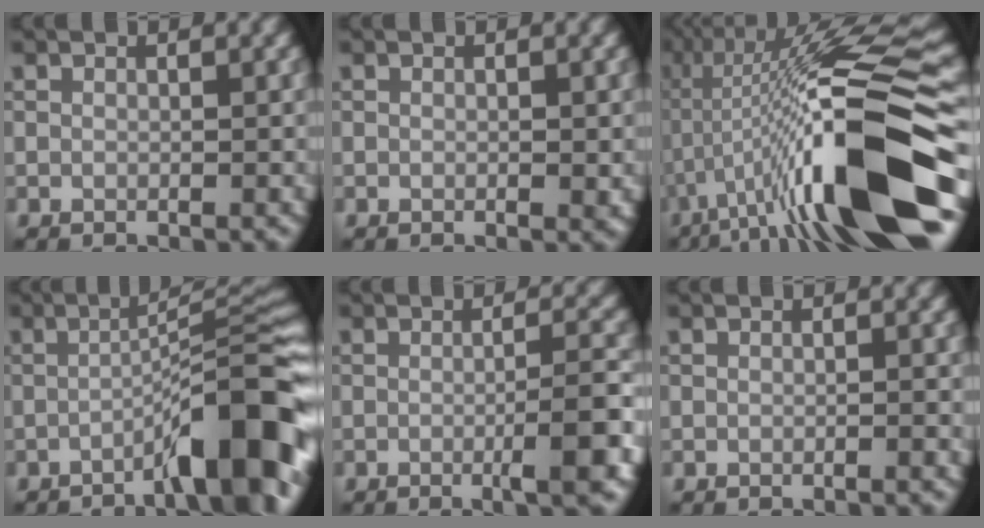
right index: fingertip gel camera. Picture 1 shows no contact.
{"total": 0.8, "force": [-0.2, 0.2, 0.8], "torque": [-0.012, 0.000, -0.001]}
{"total": 16.2, "force": [-4.1, 3.0, 15.4], "torque": [-0.253, 0.022, -0.066]}
{"total": 9.8, "force": [-4.7, 1.3, 8.5], "torque": [-0.113, 0.025, -0.078]}
{"total": 4.6, "force": [-1.3, 0.7, 4.3], "torque": [-0.059, 0.009, -0.028]}
{"total": 0.6, "force": [-0.3, 0.0, 0.5], "torque": [-0.005, 0.002, -0.007]}